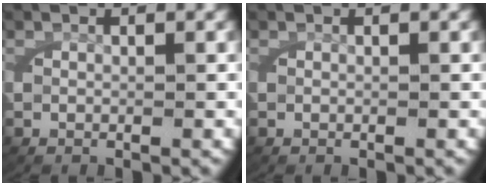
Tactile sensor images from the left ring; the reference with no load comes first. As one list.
[{"total": 0.0}]